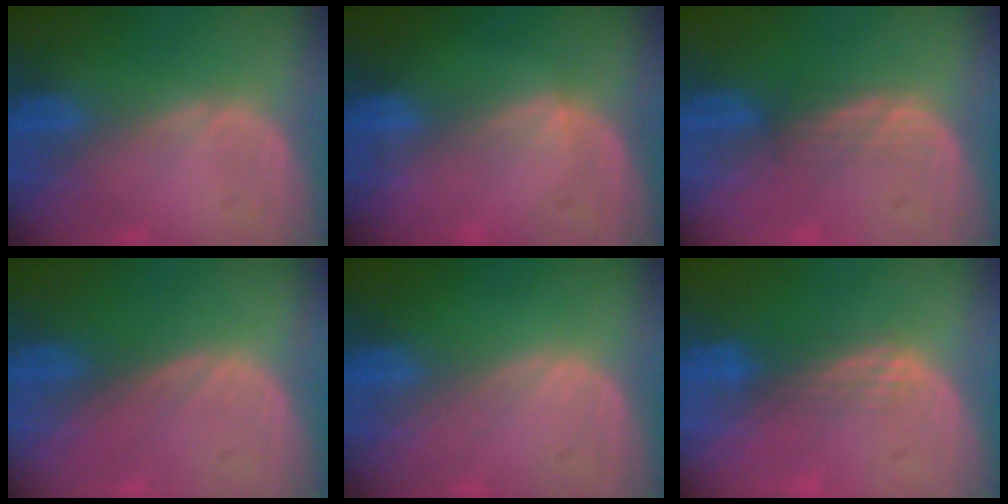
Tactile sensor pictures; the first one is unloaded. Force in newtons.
{"total": 1.3, "press": 0.9, "slide": 0.9}
{"total": 2.2, "press": 2.1, "slide": 0.2}
{"total": 0.0}
{"total": 0.0}
{"total": 3.0, "press": 2.5, "slide": 1.6}